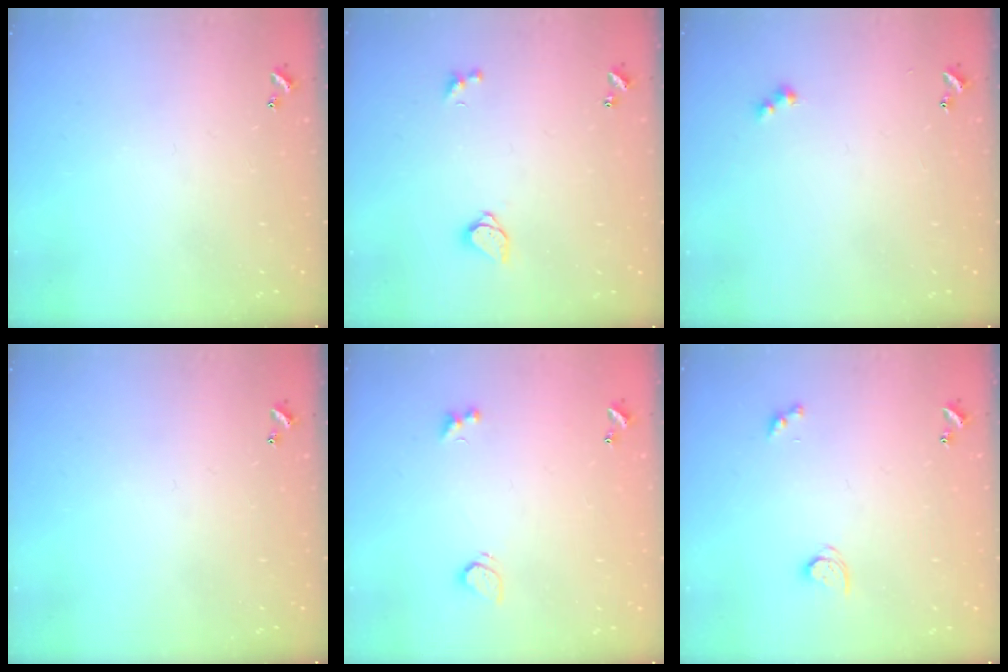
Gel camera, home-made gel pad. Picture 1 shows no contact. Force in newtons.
{"total": 1.6, "press": 1.5, "slide": 0.4}
{"total": 2.4, "press": 2.4, "slide": 0.5}
{"total": 0.0}
{"total": 2.7, "press": 2.5, "slide": 1.1}
{"total": 2.1, "press": 2.1, "slide": 0.3}